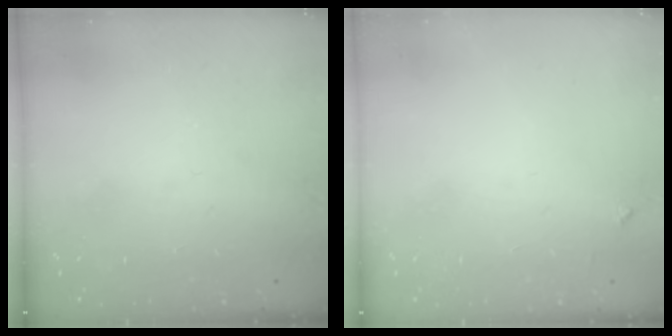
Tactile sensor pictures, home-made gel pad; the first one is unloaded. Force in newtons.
{"total": 3.3, "press": 3.3, "slide": 0.4}